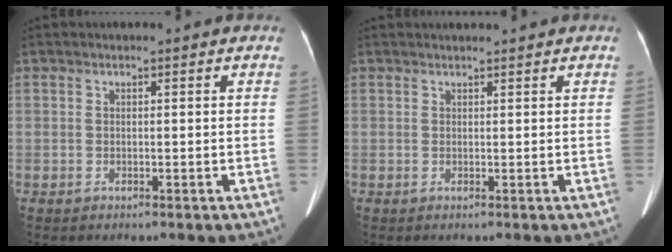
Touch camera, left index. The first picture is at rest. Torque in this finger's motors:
{"motor_torque": [0.20, -0.27, 0.02, 0.03]}